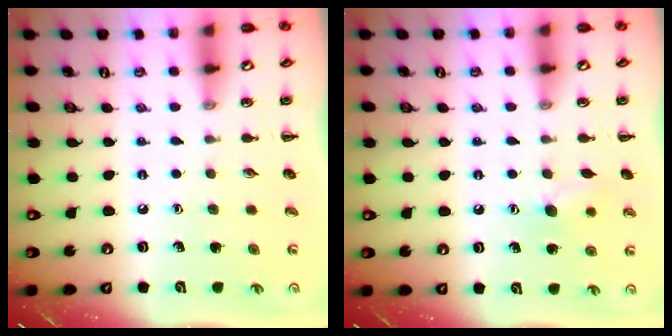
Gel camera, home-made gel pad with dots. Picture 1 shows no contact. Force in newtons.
{"total": 7.8, "press": 7.6, "slide": 1.9}